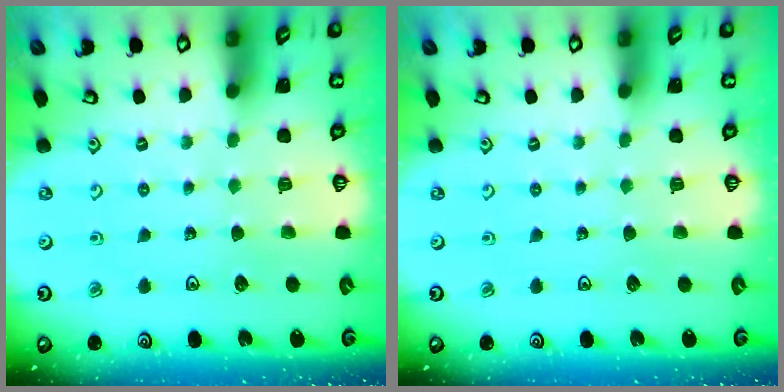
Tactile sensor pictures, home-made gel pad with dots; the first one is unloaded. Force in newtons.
{"total": 0.0}